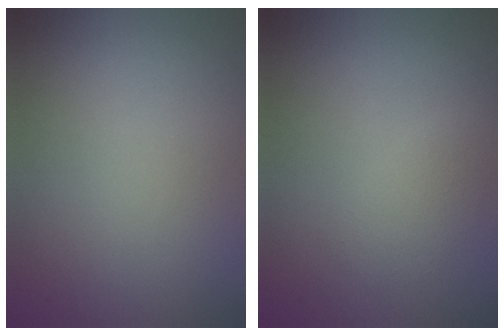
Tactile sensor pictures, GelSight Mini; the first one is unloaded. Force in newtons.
{"total": 1.6, "press": 1.6, "slide": 0.0}